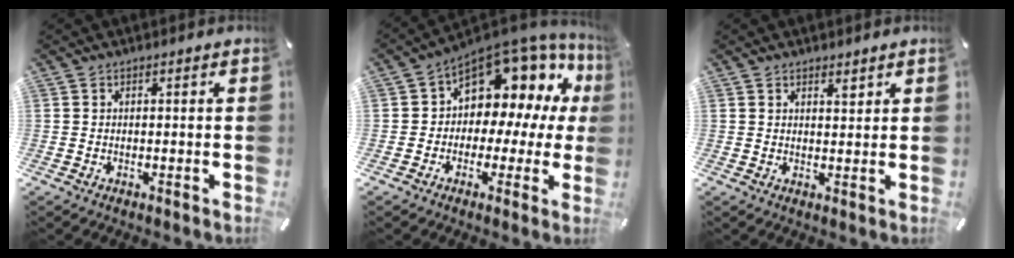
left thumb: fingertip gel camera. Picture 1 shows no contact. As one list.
[{"total": 11.8, "force": [5.7, 8.2, 6.3], "torque": [-0.086, -0.066, 0.095]}, {"total": 1.9, "force": [1.6, 0.6, 0.6], "torque": [0.004, -0.012, 0.027]}]